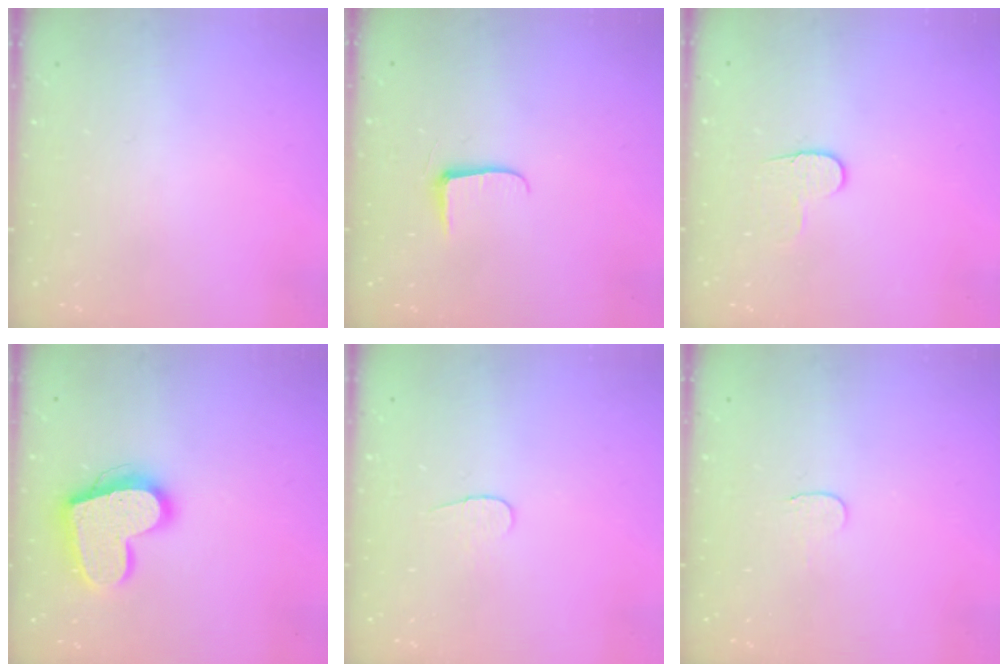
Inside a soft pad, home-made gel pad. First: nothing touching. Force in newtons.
{"total": 5.8, "press": 5.8, "slide": 0.9}
{"total": 6.2, "press": 6.1, "slide": 0.6}
{"total": 17.7, "press": 17.6, "slide": 1.5}
{"total": 4.8, "press": 4.8, "slide": 0.5}
{"total": 3.3, "press": 3.3, "slide": 0.4}